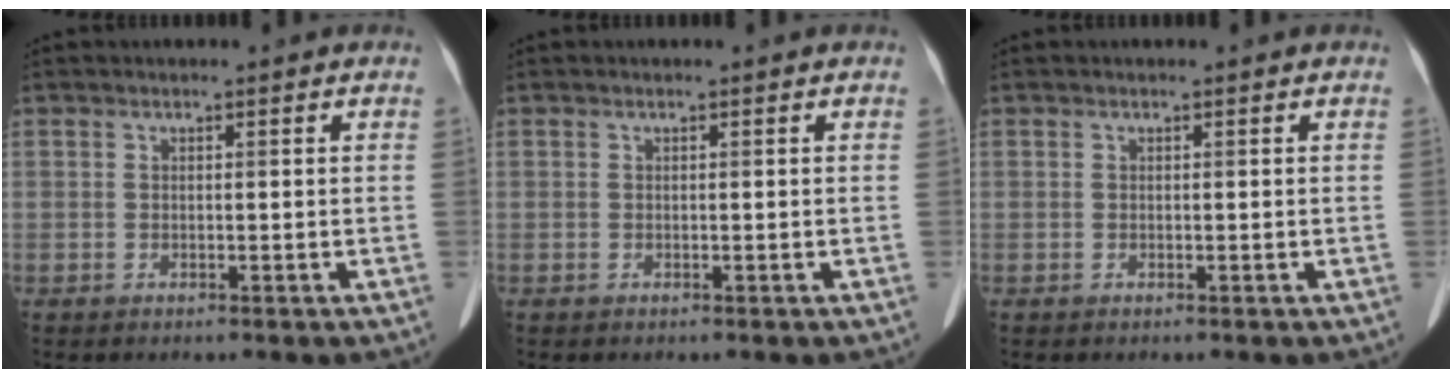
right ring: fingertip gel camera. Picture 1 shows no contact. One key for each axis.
{"total": 0.0}
{"total": 0.0}